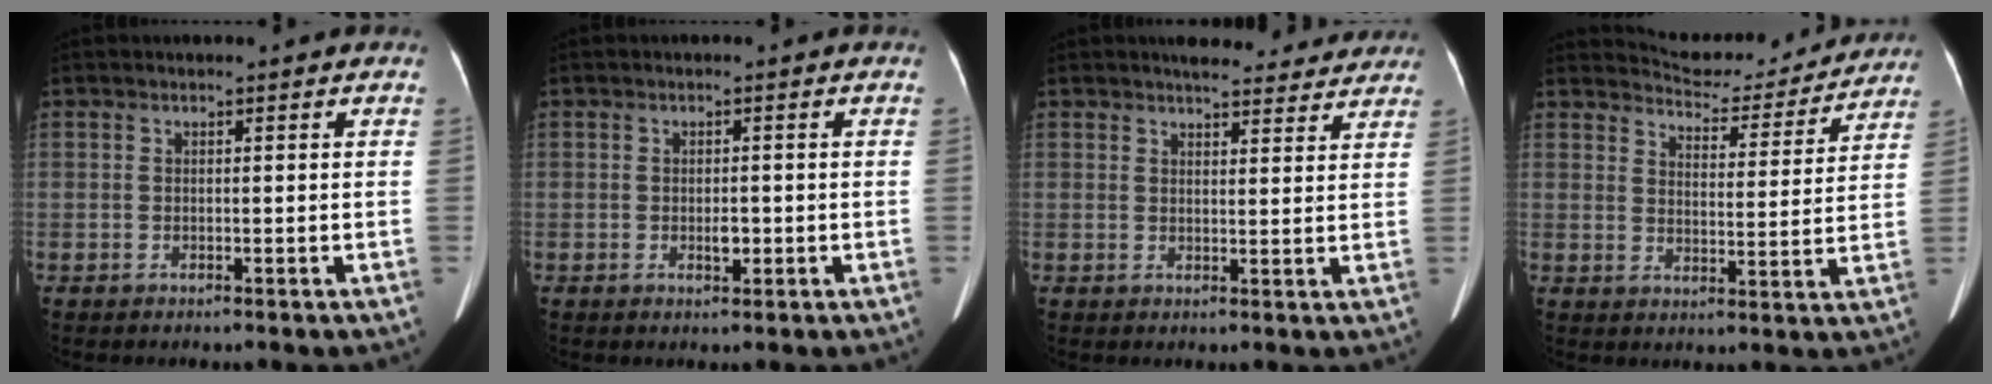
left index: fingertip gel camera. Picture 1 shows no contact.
{"total": 1.8, "force": [-0.5, 0.9, 1.4], "torque": [-0.025, -0.001, -0.006]}
{"total": 9.7, "force": [8.8, 2.8, 2.8], "torque": [-0.020, 0.006, 0.100]}
{"total": 12.1, "force": [11.9, 2.3, 1.2], "torque": [-0.011, -0.009, 0.148]}